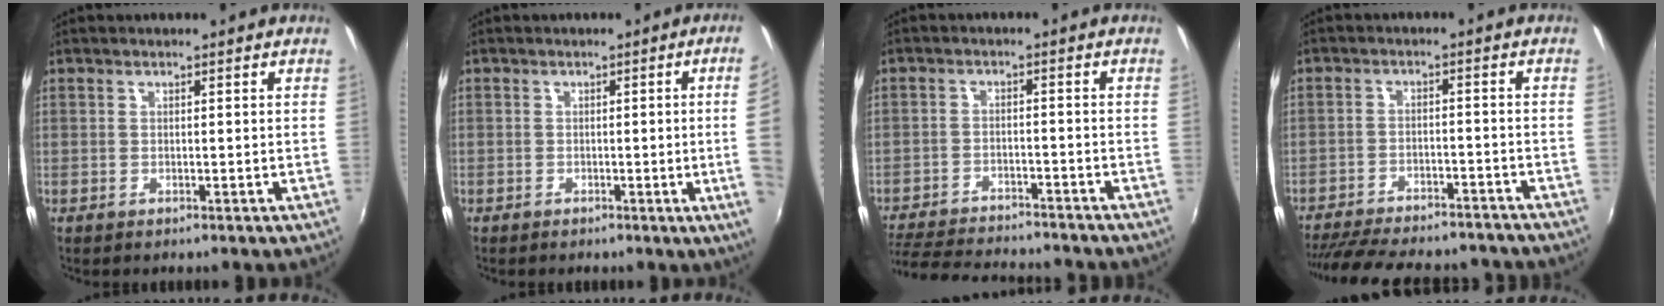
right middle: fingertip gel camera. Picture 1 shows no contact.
{"total": 5.6, "force": [-0.2, -1.6, 5.4], "torque": [-0.075, -0.010, 0.001]}
{"total": 16.1, "force": [-14.3, 3.4, 6.6], "torque": [-0.146, -0.021, -0.216]}
{"total": 20.1, "force": [-17.4, 5.6, 8.3], "torque": [-0.175, -0.015, -0.236]}